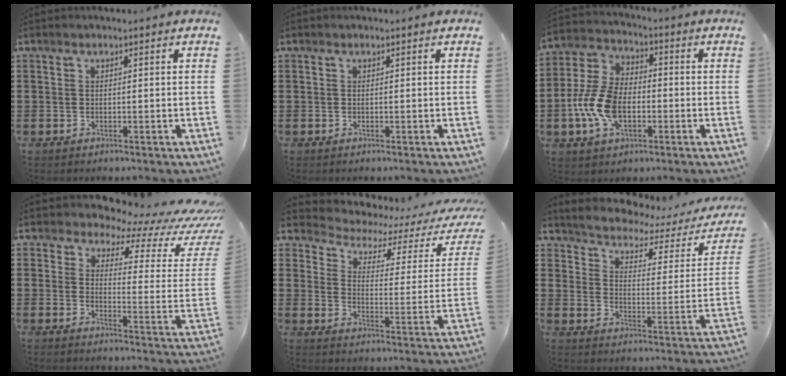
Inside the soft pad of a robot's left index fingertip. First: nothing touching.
{"total": 0.0}
{"total": 9.7, "force": [-2.6, 5.8, 7.3], "torque": [-0.187, -0.003, -0.056]}
{"total": 5.8, "force": [4.9, 2.3, 2.3], "torque": [-0.048, -0.043, 0.079]}
{"total": 3.0, "force": [2.6, 0.9, 1.3], "torque": [-0.047, -0.024, 0.034]}
{"total": 2.9, "force": [2.7, 0.3, 1.0], "torque": [-0.040, -0.028, 0.036]}